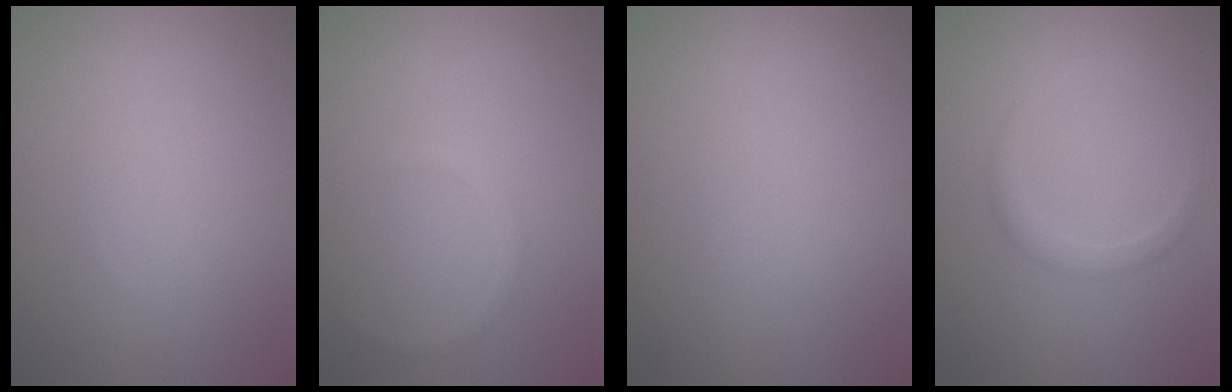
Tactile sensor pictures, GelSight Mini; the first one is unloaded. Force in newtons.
{"total": 0.7, "press": 0.7, "slide": 0.1}
{"total": 0.0}
{"total": 1.5, "press": 1.5, "slide": 0.2}